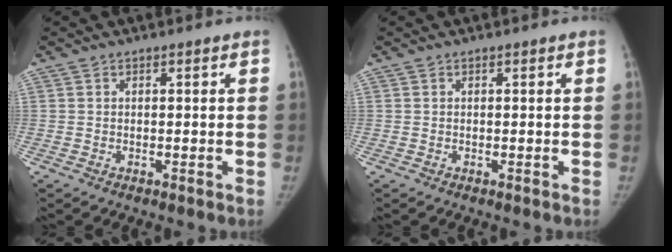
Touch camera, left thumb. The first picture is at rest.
{"total": 0.0}